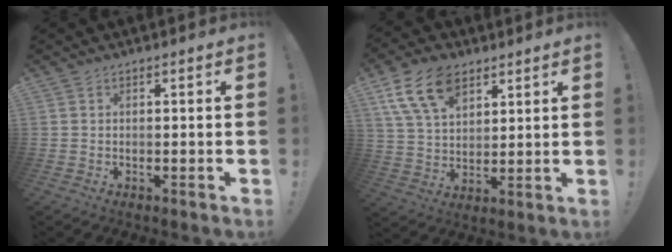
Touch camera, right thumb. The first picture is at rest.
{"total": 14.3, "force": [8.1, 8.6, 8.1], "torque": [-0.154, -0.029, 0.153]}